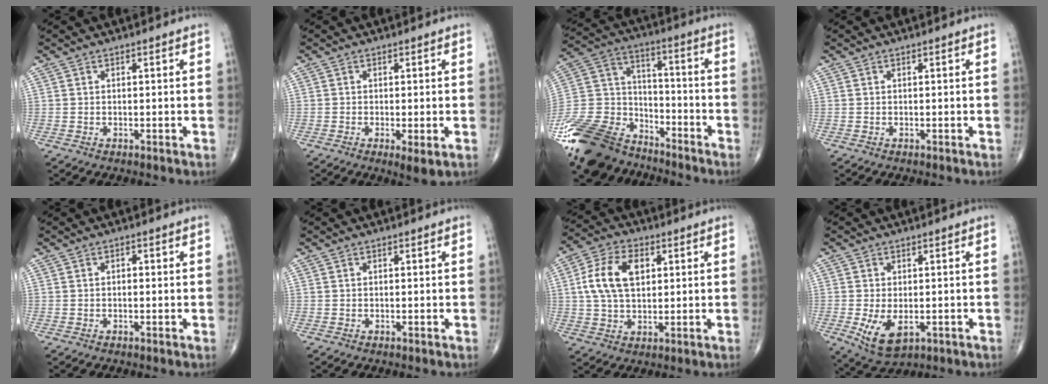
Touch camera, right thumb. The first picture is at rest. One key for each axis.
{"total": 3.1, "fx": -0.9, "fy": 0.7, "fz": 2.9, "tx": -0.054, "ty": -0.012, "tz": -0.016}
{"total": 22.6, "fx": -17.1, "fy": 12.0, "fz": 8.6, "tx": -0.186, "ty": 0.074, "tz": -0.312}
{"total": 0.0}
{"total": 0.8, "fx": 0.0, "fy": 0.5, "fz": 0.6, "tx": -0.005, "ty": 0.003, "tz": -0.003}
{"total": 0.0}
{"total": 11.3, "fx": 2.4, "fy": 6.9, "fz": 8.6, "tx": -0.160, "ty": 0.009, "tz": 0.041}
{"total": 7.2, "fx": -1.7, "fy": 4.1, "fz": 5.8, "tx": -0.103, "ty": -0.014, "tz": -0.018}